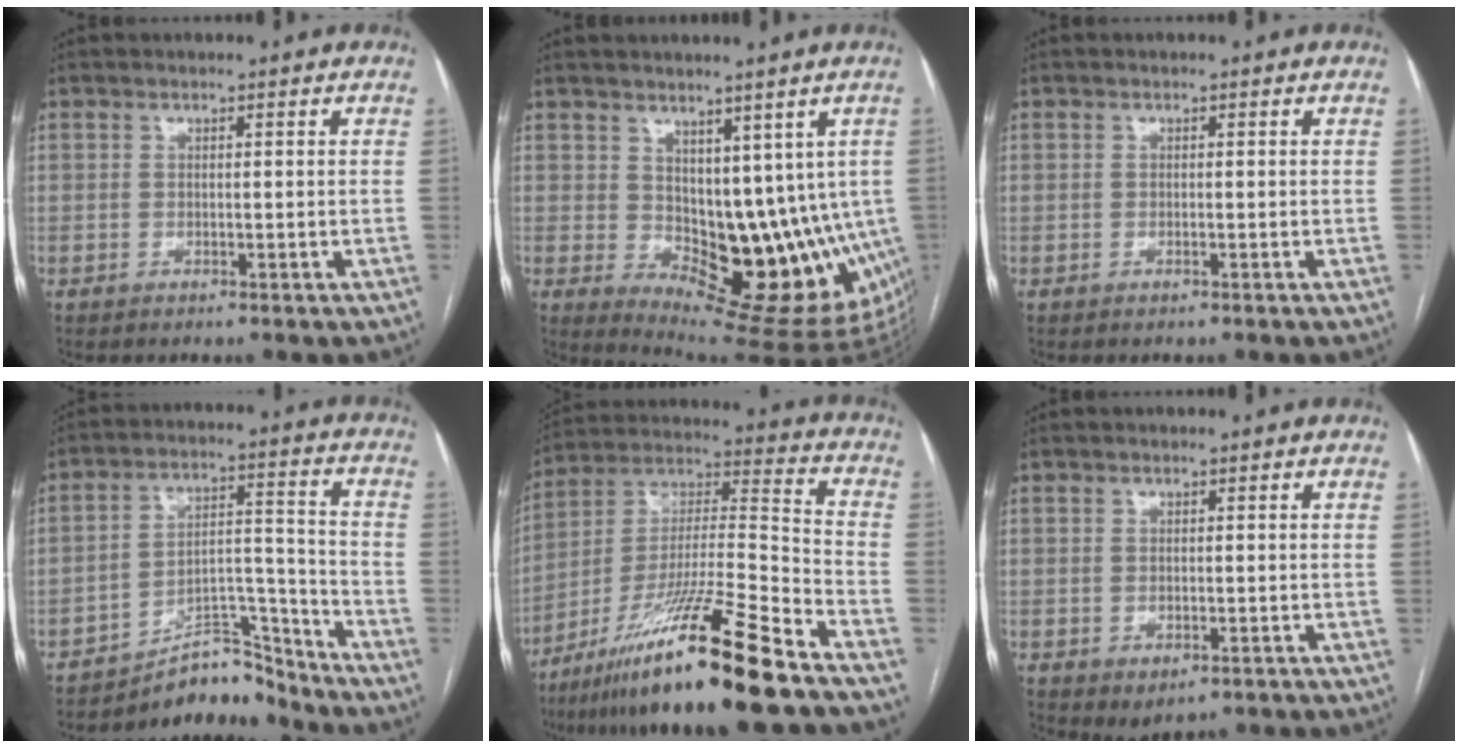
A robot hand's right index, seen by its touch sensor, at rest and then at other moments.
{"total": 14.7, "force": [0.5, 8.2, 12.2], "torque": [-0.157, -0.001, 0.027]}
{"total": 0.0}
{"total": 9.4, "force": [-9.0, 2.5, 1.4], "torque": [-0.009, 0.059, -0.151]}
{"total": 21.0, "force": [-14.8, -0.8, 14.8], "torque": [-0.283, -0.028, -0.265]}
{"total": 2.7, "force": [-1.1, 1.6, 1.8], "torque": [-0.024, -0.005, -0.002]}